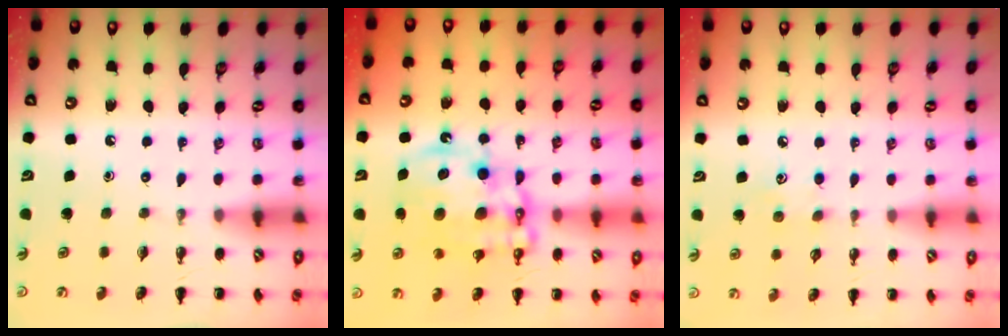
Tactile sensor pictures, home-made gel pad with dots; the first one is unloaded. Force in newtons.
{"total": 15.8, "press": 15.4, "slide": 3.6}
{"total": 5.2, "press": 5.0, "slide": 1.3}